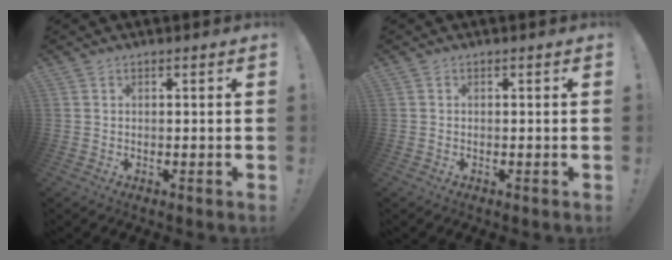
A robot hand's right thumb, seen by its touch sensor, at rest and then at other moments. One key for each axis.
{"total": 0.0}